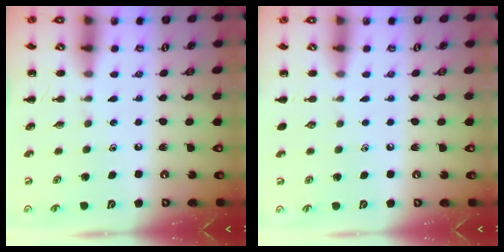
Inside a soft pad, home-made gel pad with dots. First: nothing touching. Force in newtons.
{"total": 0.0}